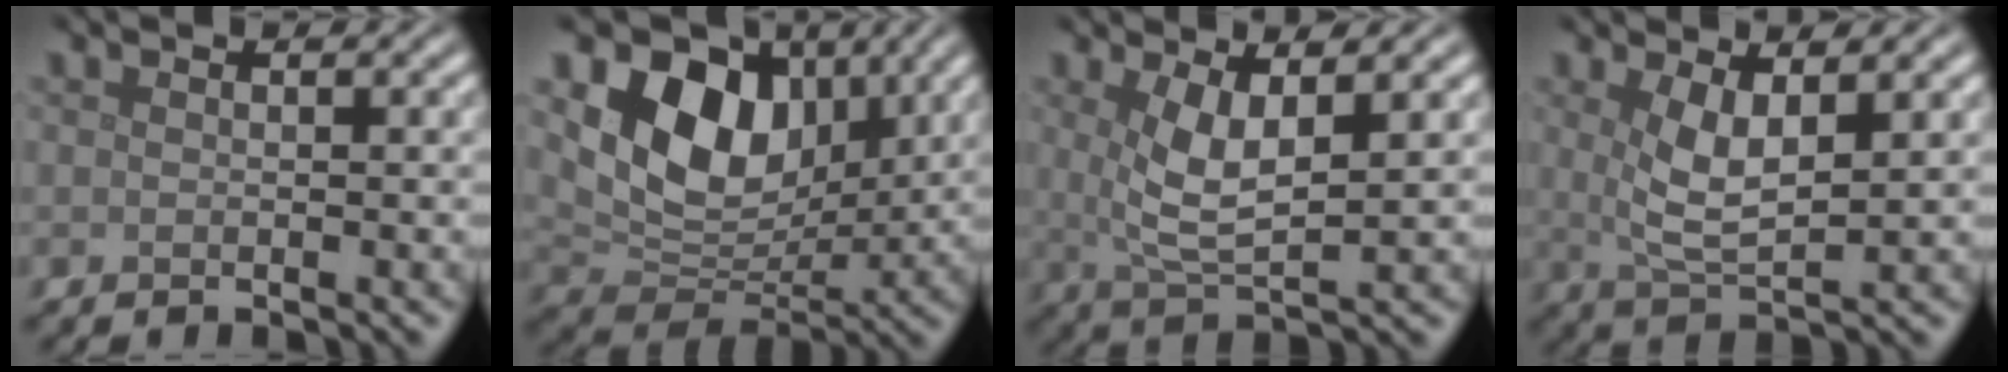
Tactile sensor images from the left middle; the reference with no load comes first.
{"total": 9.7, "force": [3.5, 6.6, 6.1], "torque": [-0.115, -0.010, 0.061]}
{"total": 4.3, "force": [1.3, 1.3, 3.9], "torque": [-0.078, -0.008, 0.028]}
{"total": 3.8, "force": [1.3, 1.2, 3.4], "torque": [-0.072, -0.009, 0.029]}